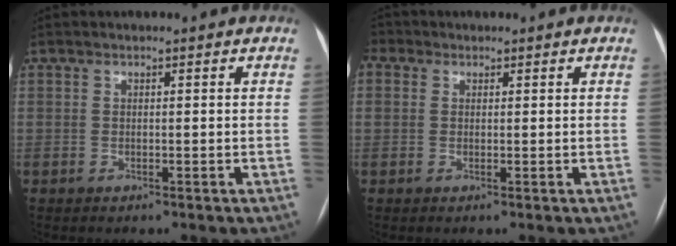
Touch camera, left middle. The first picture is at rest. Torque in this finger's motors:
{"motor_torque": [1.19, -0.95, 1.05, 0.21]}